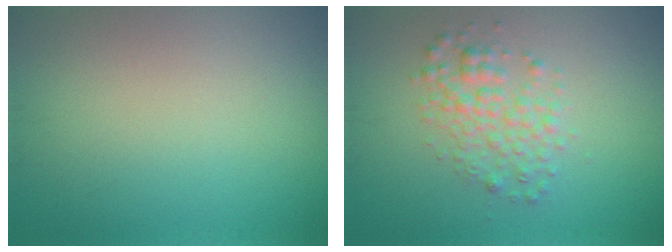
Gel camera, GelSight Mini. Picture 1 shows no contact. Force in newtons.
{"total": 3.0, "press": 3.0, "slide": 0.1}